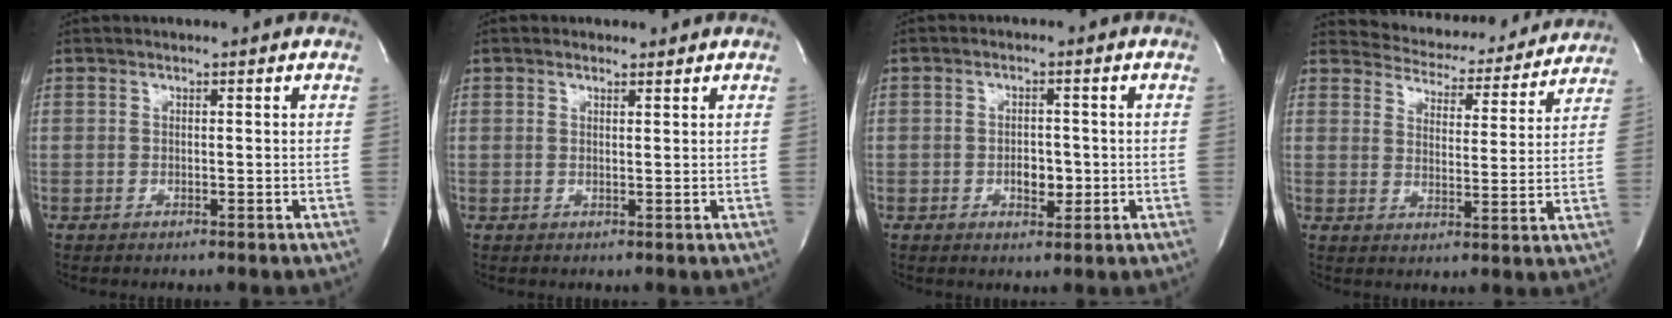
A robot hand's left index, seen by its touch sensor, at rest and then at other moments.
{"total": 1.1, "force": [0.9, 0.4, 0.6], "torque": [-0.019, -0.001, 0.013]}
{"total": 3.4, "force": [-0.7, 1.9, 2.7], "torque": [-0.039, 0.004, -0.006]}
{"total": 14.2, "force": [13.6, 3.6, 1.7], "torque": [-0.009, -0.007, 0.166]}